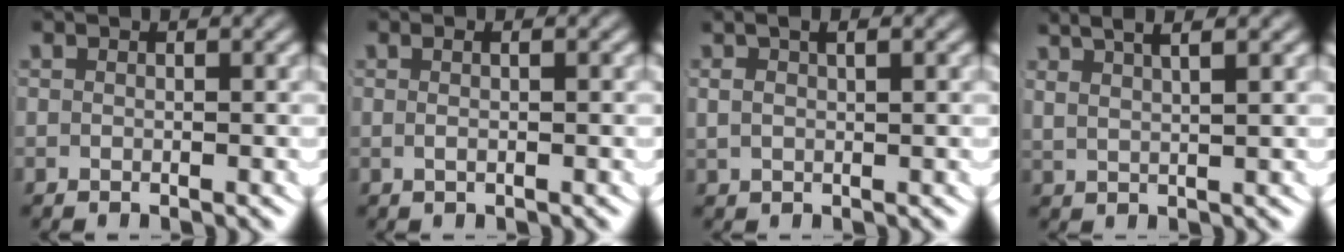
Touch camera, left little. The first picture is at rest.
{"total": 1.0, "force": [-0.2, -0.2, 1.0], "torque": [-0.015, -0.002, -0.002]}
{"total": 3.0, "force": [1.4, 1.4, 2.3], "torque": [-0.035, 0.011, 0.026]}
{"total": 5.3, "force": [3.8, 1.3, 3.4], "torque": [-0.053, 0.014, 0.065]}